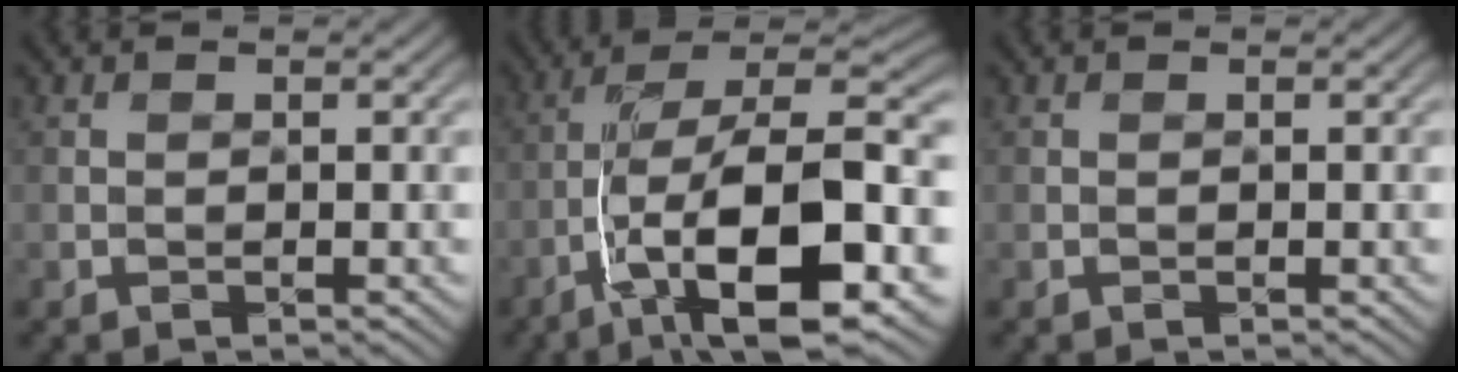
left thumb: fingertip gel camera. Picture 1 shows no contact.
{"total": 14.9, "force": [-4.9, 5.4, 13.0], "torque": [-0.216, -0.002, -0.085]}
{"total": 0.0}